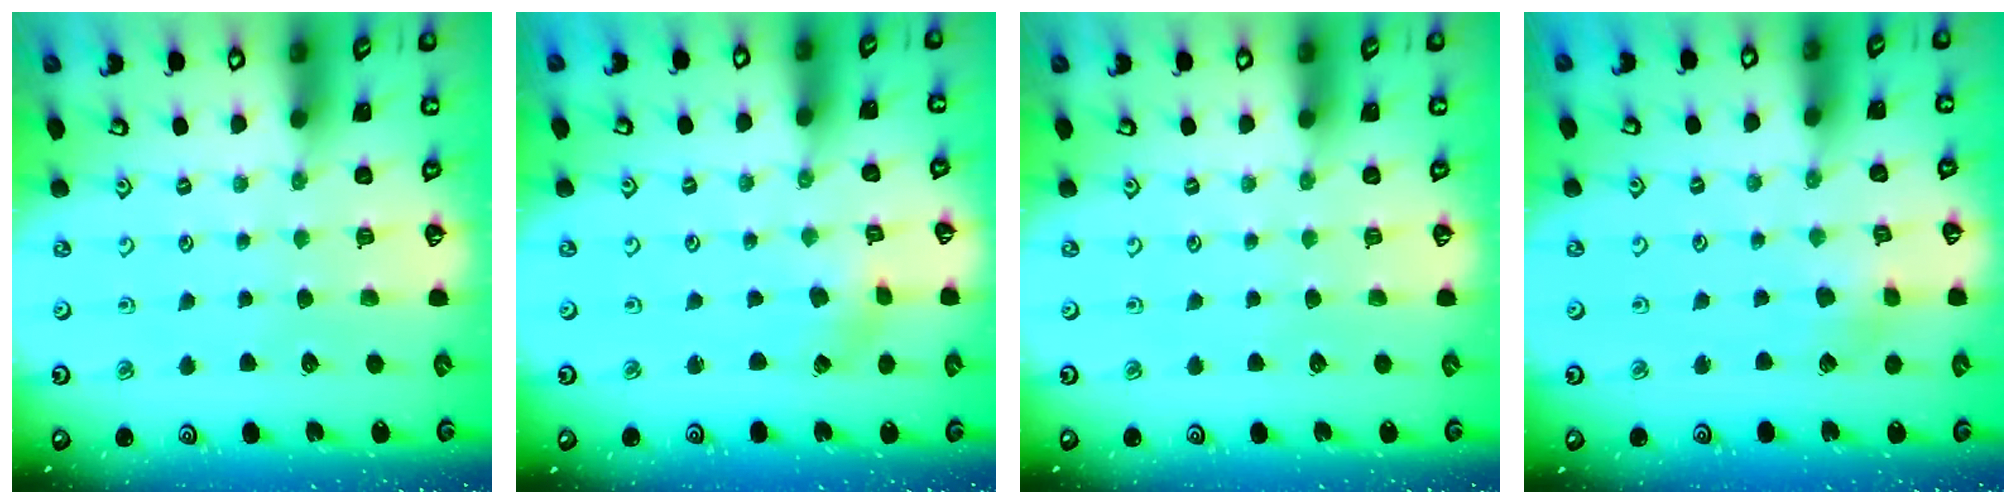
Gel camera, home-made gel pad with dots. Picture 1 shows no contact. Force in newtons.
{"total": 0.0}
{"total": 0.0}
{"total": 2.9, "press": 2.8, "slide": 0.7}